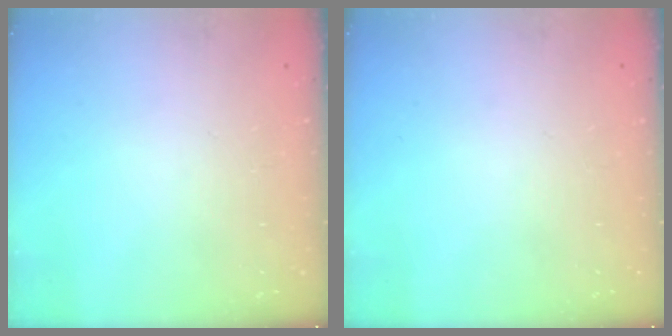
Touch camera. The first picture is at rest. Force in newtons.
{"total": 0.0}